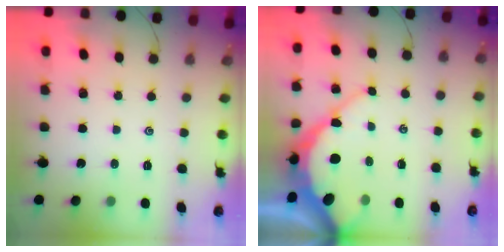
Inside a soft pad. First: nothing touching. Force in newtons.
{"total": 11.4, "press": 11.3, "slide": 0.9}